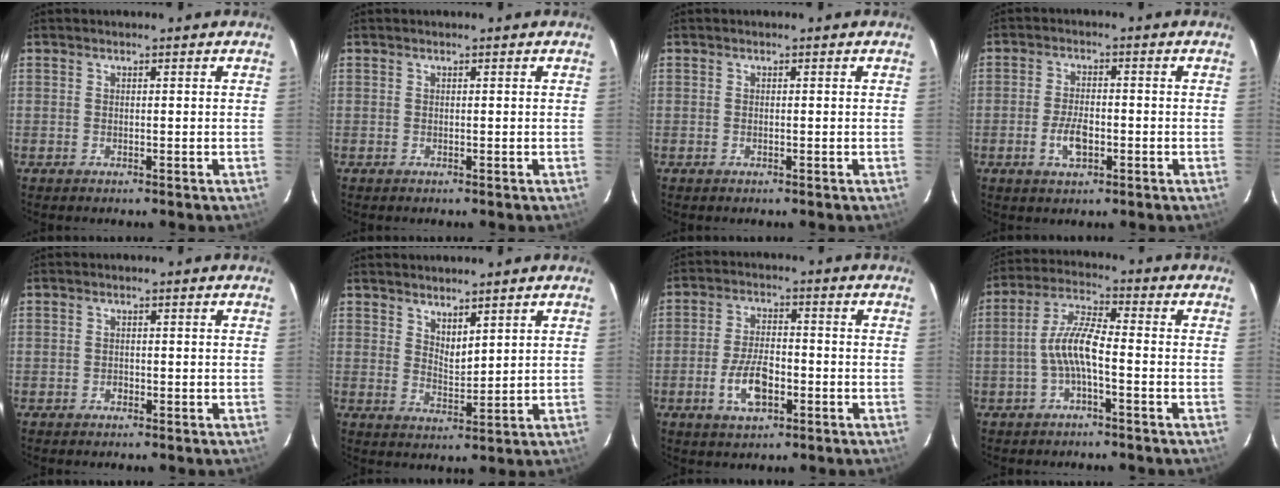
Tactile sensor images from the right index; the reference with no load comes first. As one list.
[{"total": 0.0}, {"total": 0.0}, {"total": 5.2, "force": [-2.0, 2.6, 4.0], "torque": [-0.084, -0.003, -0.032]}, {"total": 0.9, "force": [-0.6, 0.7, 0.1], "torque": [-0.002, 0.000, -0.008]}, {"total": 4.1, "force": [3.3, 1.3, 2.0], "torque": [-0.029, -0.005, 0.058]}, {"total": 8.1, "force": [-3.2, 3.9, 6.3], "torque": [-0.131, -0.002, -0.054]}, {"total": 6.8, "force": [-2.1, 1.3, 6.3], "torque": [-0.138, 0.014, -0.040]}]